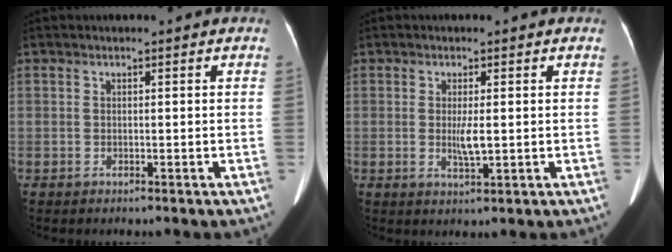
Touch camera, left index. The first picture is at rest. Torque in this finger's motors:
{"motor_torque": [0.73, 0.08, 0.25, 0.08]}